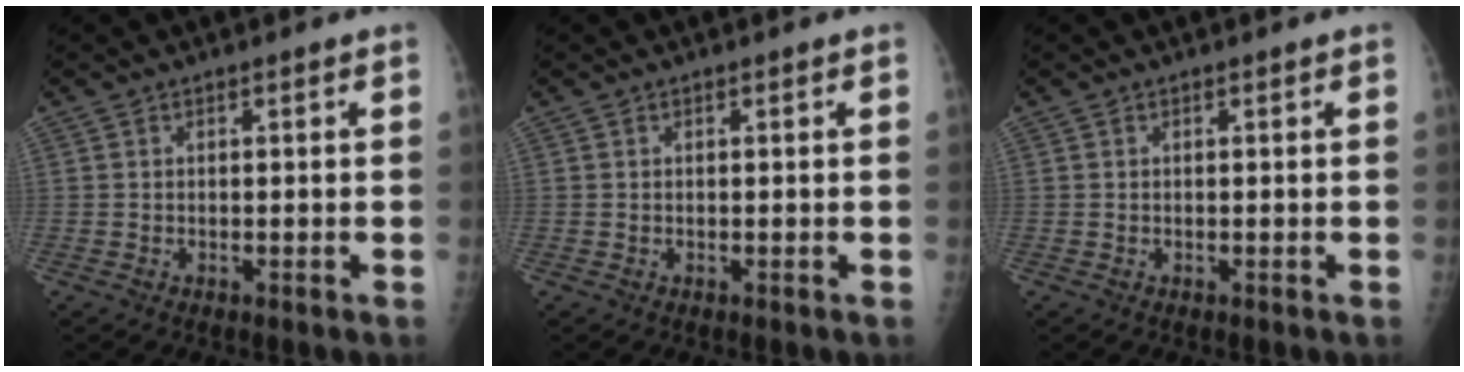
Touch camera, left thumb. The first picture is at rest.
{"total": 0.0}
{"total": 0.0}